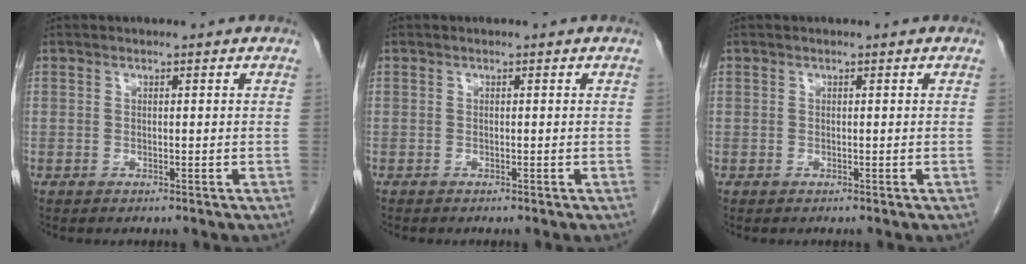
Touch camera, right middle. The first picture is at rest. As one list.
[{"total": 0.0}, {"total": 0.0}]